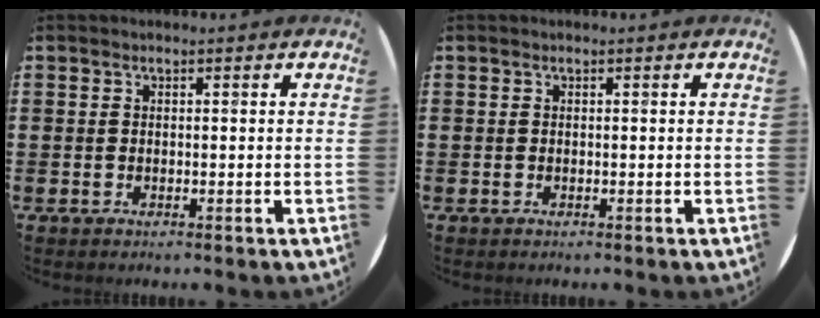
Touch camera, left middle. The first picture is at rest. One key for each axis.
{"total": 0.0}